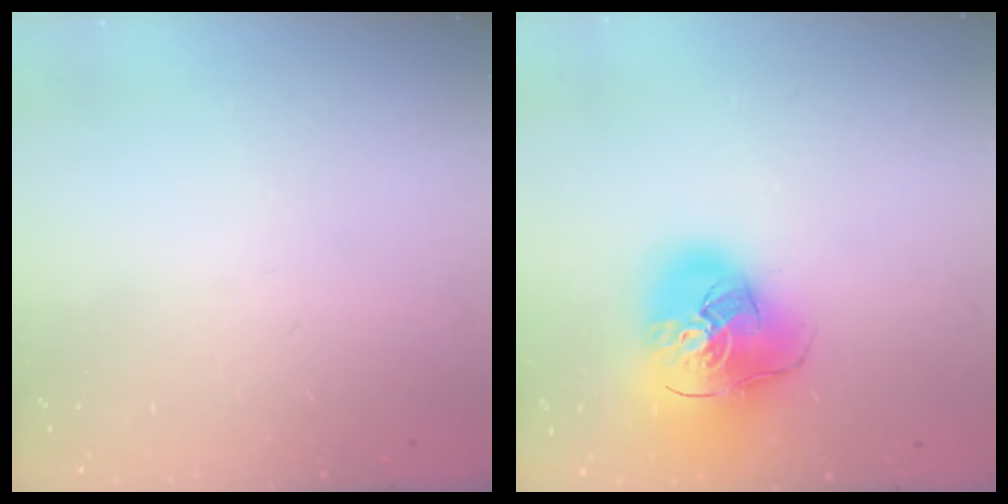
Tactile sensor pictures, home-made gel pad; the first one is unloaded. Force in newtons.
{"total": 19.7, "press": 19.5, "slide": 2.7}